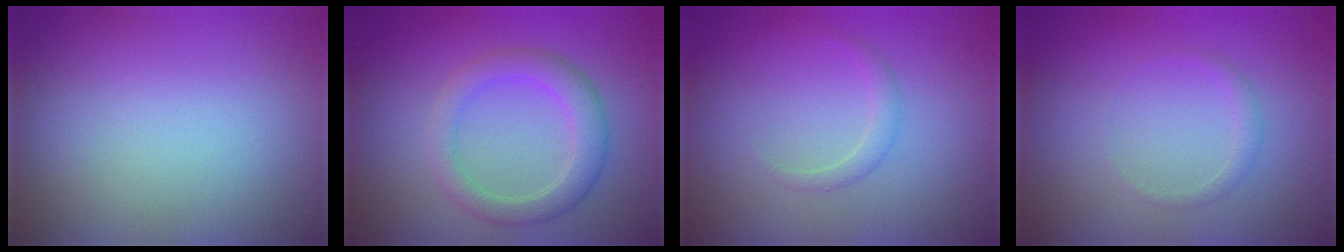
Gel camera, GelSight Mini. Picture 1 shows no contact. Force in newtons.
{"total": 3.3, "press": 3.3, "slide": 0.2}
{"total": 1.1, "press": 1.1, "slide": 0.1}
{"total": 0.9, "press": 0.9, "slide": 0.0}